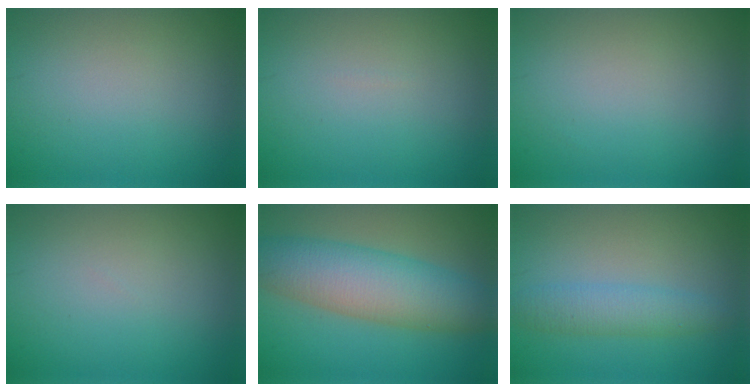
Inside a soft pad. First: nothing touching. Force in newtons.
{"total": 0.0}
{"total": 0.0}
{"total": 0.0}
{"total": 8.7, "press": 8.7, "slide": 0.3}
{"total": 2.9, "press": 2.9, "slide": 0.1}